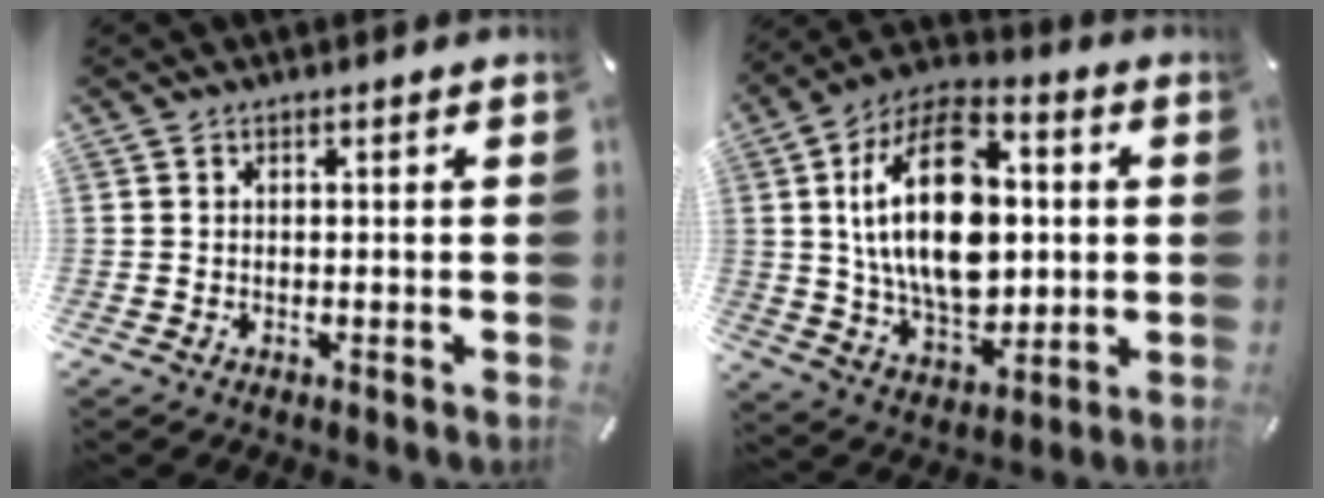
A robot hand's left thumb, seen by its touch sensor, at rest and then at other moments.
{"total": 21.9, "force": [2.1, 14.0, 16.8], "torque": [-0.336, 0.003, 0.028]}